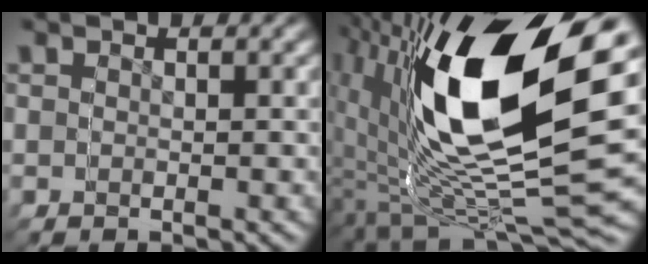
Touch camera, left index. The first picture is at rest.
{"total": 17.8, "force": [2.9, 8.9, 15.2], "torque": [-0.266, 0.025, 0.049]}